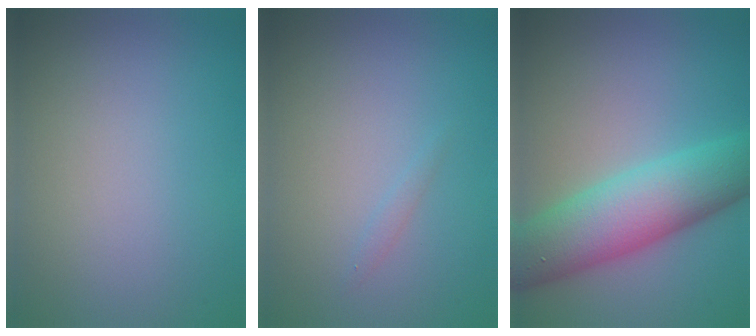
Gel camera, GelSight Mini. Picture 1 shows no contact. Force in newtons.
{"total": 1.1, "press": 1.1, "slide": 0.2}
{"total": 8.5, "press": 8.5, "slide": 0.3}